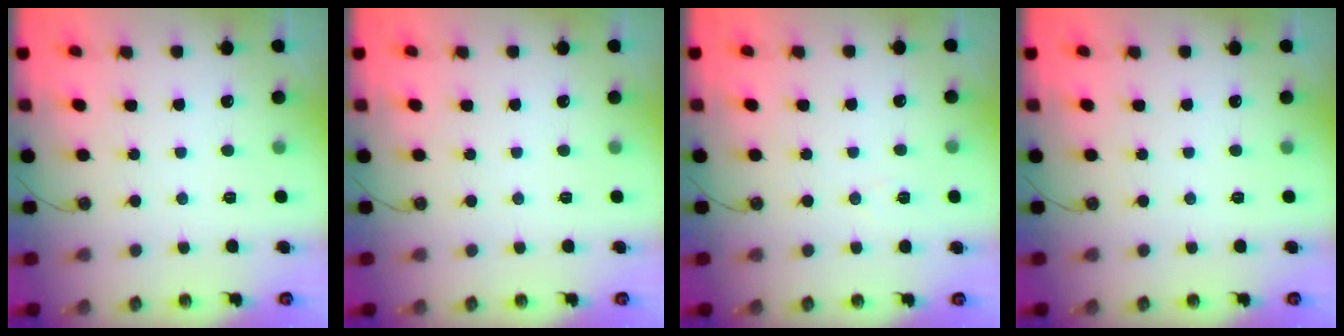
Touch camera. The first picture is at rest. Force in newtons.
{"total": 0.0}
{"total": 5.8, "press": 3.8, "slide": 4.4}
{"total": 0.0}